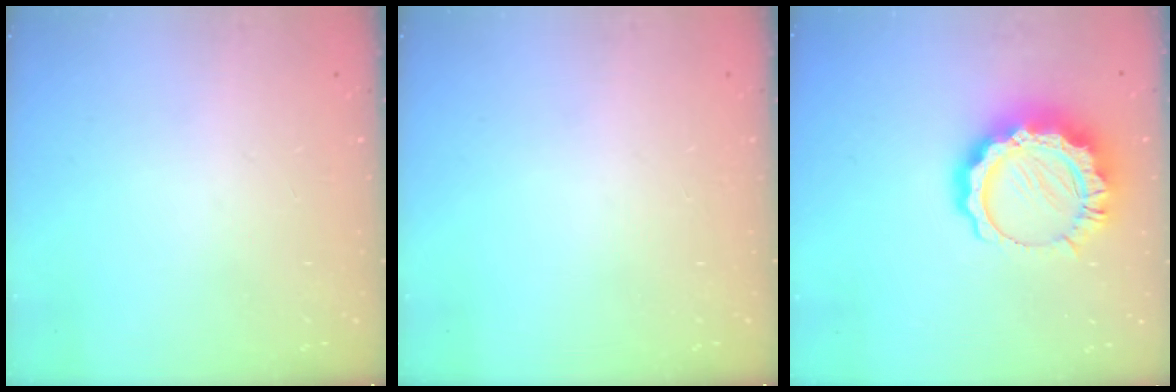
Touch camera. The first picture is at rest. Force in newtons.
{"total": 0.0}
{"total": 13.7, "press": 13.6, "slide": 1.2}